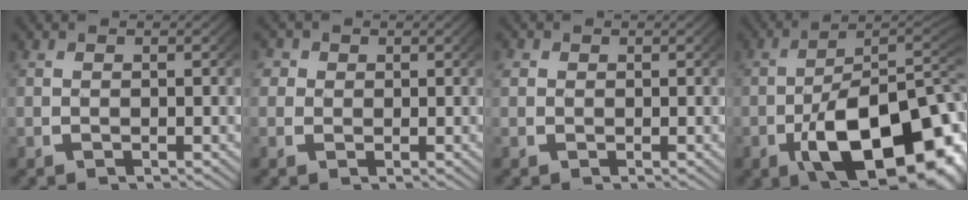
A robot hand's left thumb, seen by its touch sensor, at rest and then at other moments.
{"total": 3.0, "force": [0.8, 2.7, 1.1], "torque": [-0.024, -0.002, 0.010]}
{"total": 1.2, "force": [0.3, 1.1, 0.3], "torque": [-0.007, -0.002, 0.007]}
{"total": 19.1, "force": [-3.8, 11.8, 14.5], "torque": [-0.234, -0.075, -0.029]}